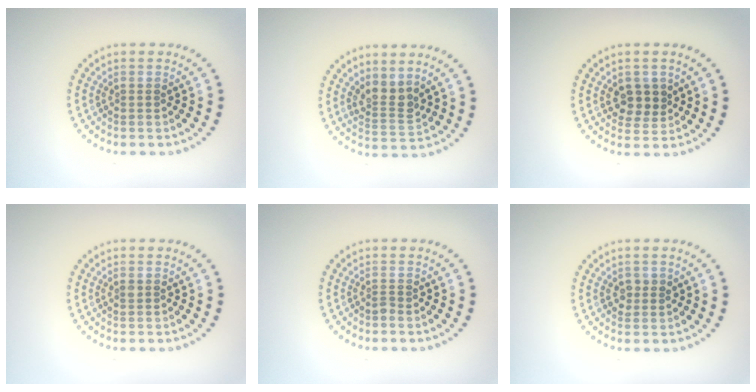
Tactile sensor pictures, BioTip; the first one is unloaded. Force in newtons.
{"total": 2.5, "press": 1.9, "slide": 1.7}
{"total": 2.5, "press": 2.3, "slide": 0.9}
{"total": 0.5, "press": 0.5, "slide": 0.1}
{"total": 0.6, "press": 0.4, "slide": 0.4}
{"total": 1.4, "press": 1.3, "slide": 0.4}